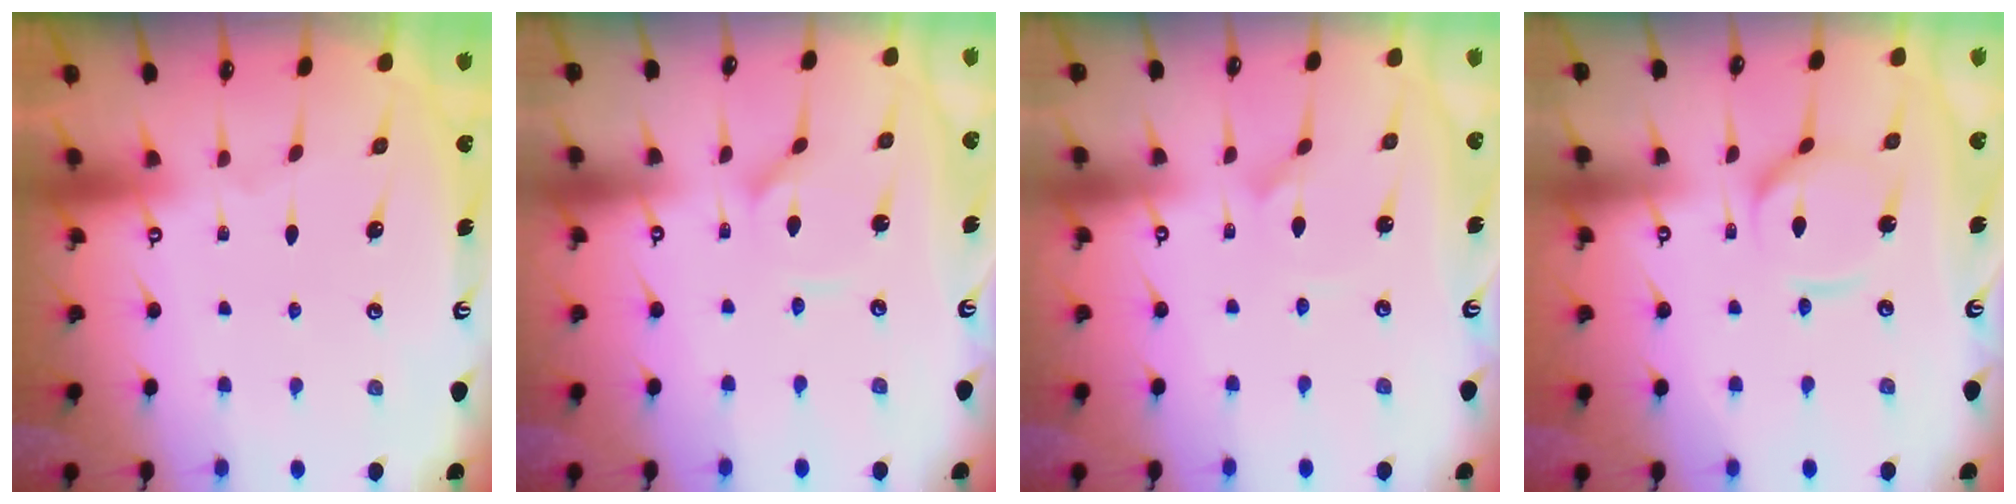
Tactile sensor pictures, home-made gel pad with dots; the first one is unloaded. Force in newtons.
{"total": 2.5, "press": 2.5, "slide": 0.2}
{"total": 2.1, "press": 2.1, "slide": 0.0}
{"total": 8.3, "press": 8.2, "slide": 0.9}